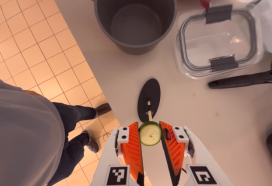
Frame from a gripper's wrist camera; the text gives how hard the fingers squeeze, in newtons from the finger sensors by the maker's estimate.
{"total": 9.2, "left": 8.9, "right": 9.5}